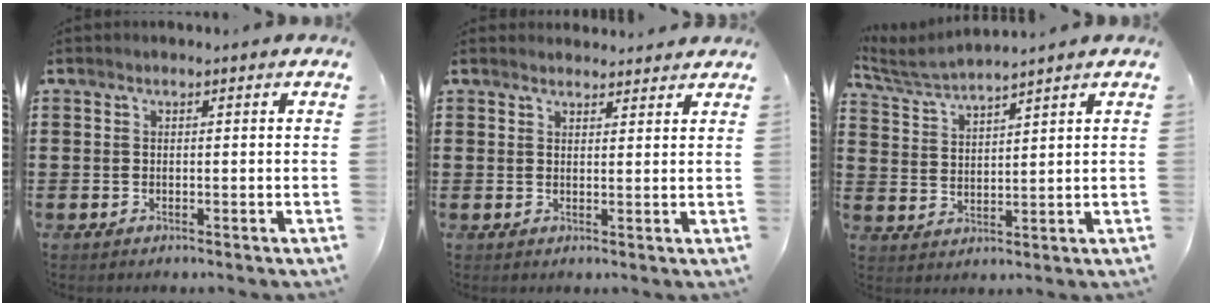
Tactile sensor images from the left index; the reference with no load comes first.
{"total": 2.0, "force": [2.0, 0.4, 0.0], "torque": [0.004, -0.004, 0.038]}
{"total": 4.4, "force": [4.2, 0.1, 1.2], "torque": [-0.047, -0.030, 0.067]}